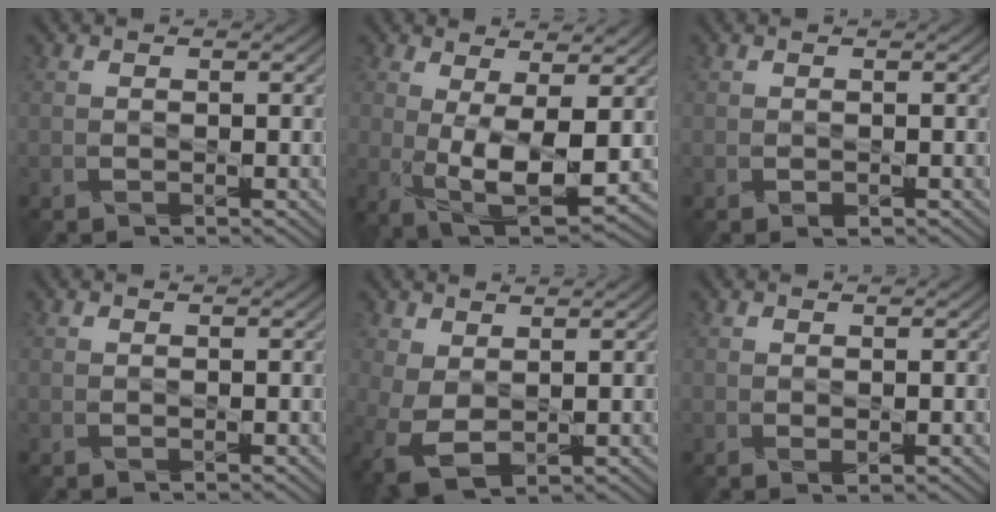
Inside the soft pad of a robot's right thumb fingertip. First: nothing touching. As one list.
[{"total": 8.4, "force": [0.4, 3.3, 7.7], "torque": [-0.153, -0.013, 0.013]}, {"total": 0.5, "force": [-0.3, 0.2, 0.3], "torque": [-0.007, -0.004, -0.003]}, {"total": 0.0}, {"total": 4.3, "force": [-0.1, 2.5, 3.5], "torque": [-0.101, -0.004, -0.003]}, {"total": 0.7, "force": [0.1, 0.4, 0.6], "torque": [-0.007, -0.004, 0.003]}]